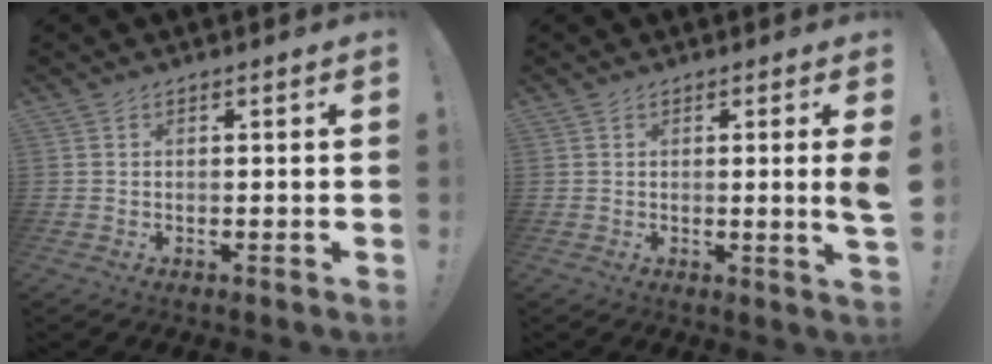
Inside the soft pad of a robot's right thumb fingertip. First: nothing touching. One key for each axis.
{"total": 4.0, "fx": 0.5, "fy": -0.4, "fz": 4.0, "tx": -0.059, "ty": -0.010, "tz": 0.004}